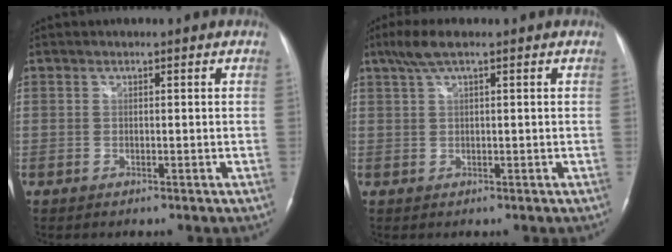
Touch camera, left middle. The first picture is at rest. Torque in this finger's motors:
{"motor_torque": [0.23, -0.15, 0.00, 0.03]}